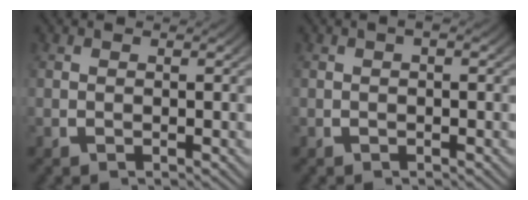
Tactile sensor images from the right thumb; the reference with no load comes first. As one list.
[{"total": 0.7, "force": [0.0, 0.3, 0.7], "torque": [-0.009, 0.004, -0.002]}]